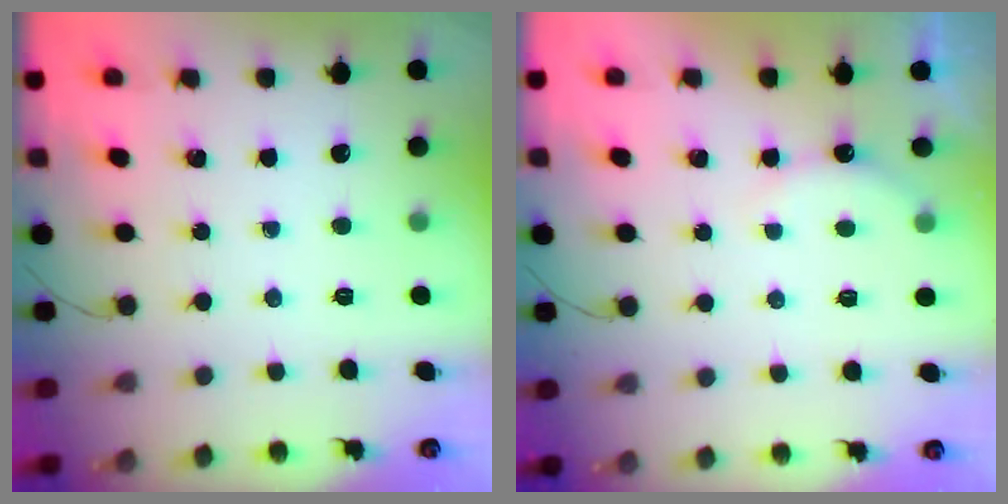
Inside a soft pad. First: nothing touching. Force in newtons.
{"total": 5.7, "press": 5.6, "slide": 1.1}